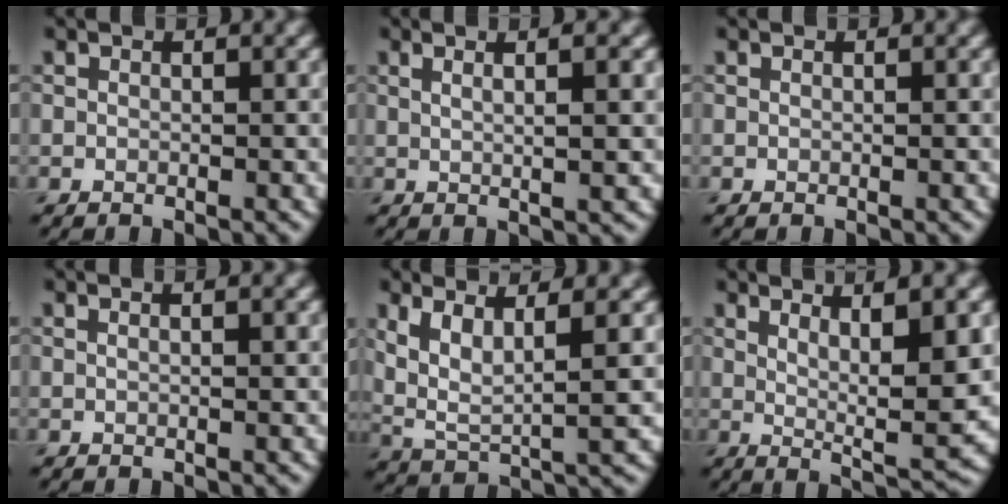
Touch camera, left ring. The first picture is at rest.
{"total": 4.6, "force": [1.6, 1.6, 4.0], "torque": [-0.036, 0.011, 0.000]}
{"total": 0.0}
{"total": 2.0, "force": [0.9, 0.8, 1.6], "torque": [-0.005, 0.000, -0.004]}
{"total": 4.8, "force": [2.0, 1.4, 4.1], "torque": [-0.092, -0.007, 0.044]}
{"total": 7.0, "force": [1.8, 1.5, 6.6], "torque": [-0.092, -0.013, 0.034]}